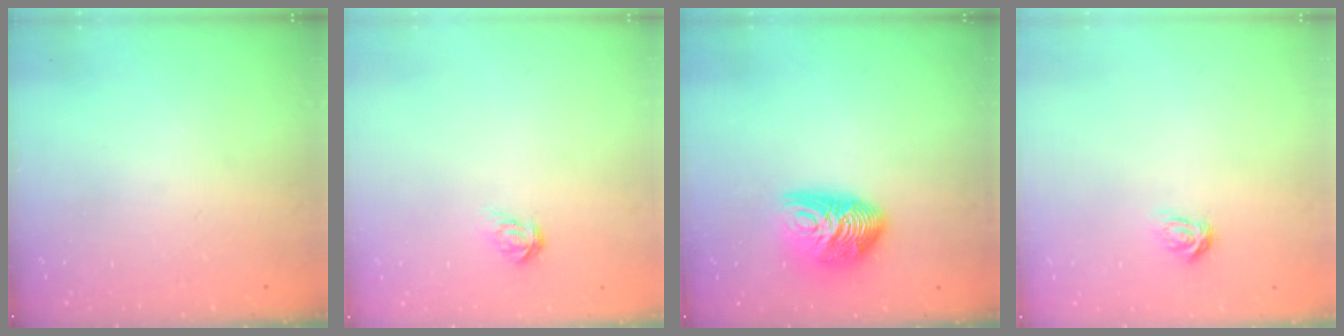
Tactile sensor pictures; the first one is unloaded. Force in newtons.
{"total": 3.5, "press": 3.5, "slide": 0.3}
{"total": 11.1, "press": 11.1, "slide": 0.6}
{"total": 3.8, "press": 3.8, "slide": 0.4}